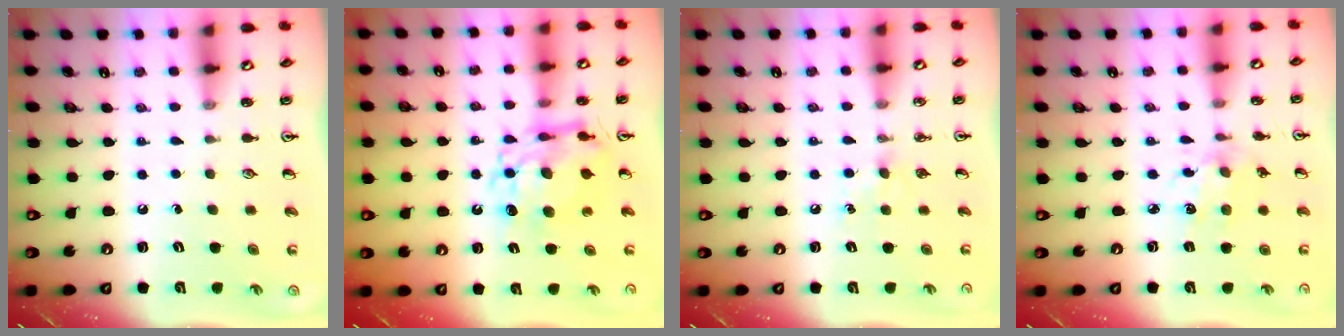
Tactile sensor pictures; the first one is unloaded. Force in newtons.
{"total": 12.1, "press": 12.1, "slide": 1.1}
{"total": 5.6, "press": 5.5, "slide": 0.9}
{"total": 7.2, "press": 7.2, "slide": 0.4}